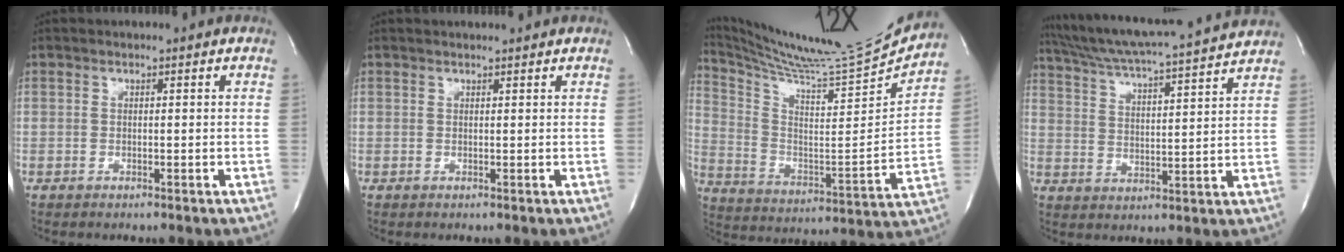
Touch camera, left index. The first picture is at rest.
{"total": 2.4, "force": [2.3, 0.2, 0.5], "torque": [-0.012, 0.009, 0.030]}
{"total": 23.1, "force": [21.6, -0.4, 8.1], "torque": [-0.160, -0.086, 0.325]}
{"total": 17.7, "force": [16.4, -0.5, 6.8], "torque": [-0.128, -0.005, 0.240]}